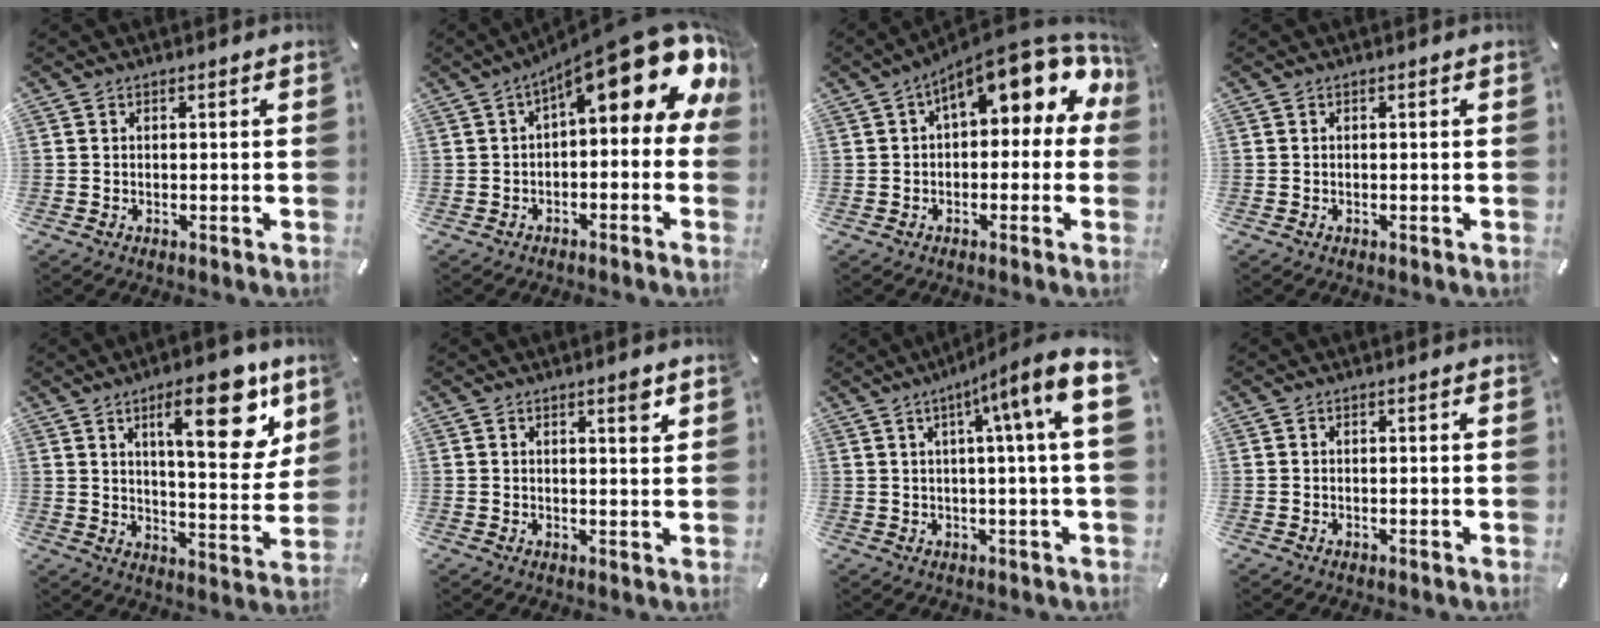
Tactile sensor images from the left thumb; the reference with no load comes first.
{"total": 16.3, "force": [7.9, 5.9, 13.0], "torque": [-0.178, -0.067, 0.128]}
{"total": 13.7, "force": [6.5, 5.9, 10.6], "torque": [-0.152, -0.042, 0.112]}
{"total": 0.0}
{"total": 19.0, "force": [9.4, 6.8, 15.1], "torque": [-0.197, -0.042, 0.138]}
{"total": 2.8, "force": [1.8, 0.5, 2.1], "torque": [-0.029, -0.007, 0.028]}
{"total": 11.2, "force": [3.3, -0.3, 10.7], "torque": [-0.159, -0.039, 0.042]}
{"total": 0.0}